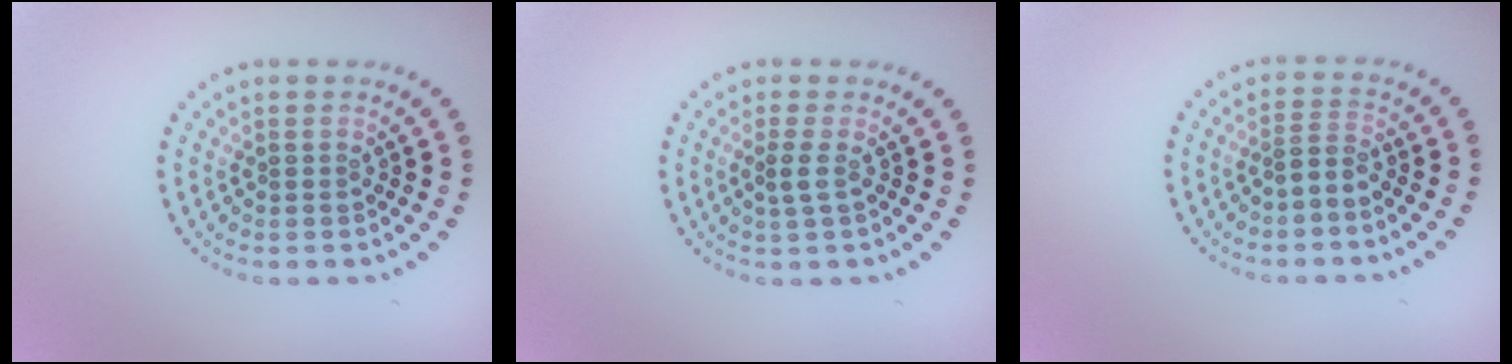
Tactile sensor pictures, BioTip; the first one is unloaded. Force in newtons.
{"total": 1.1, "press": 0.9, "slide": 0.7}
{"total": 1.6, "press": 1.0, "slide": 1.2}